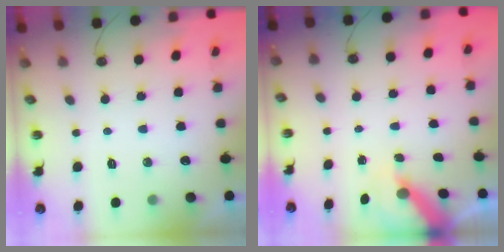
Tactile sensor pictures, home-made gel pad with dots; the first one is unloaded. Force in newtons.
{"total": 6.5, "press": 6.5, "slide": 0.1}